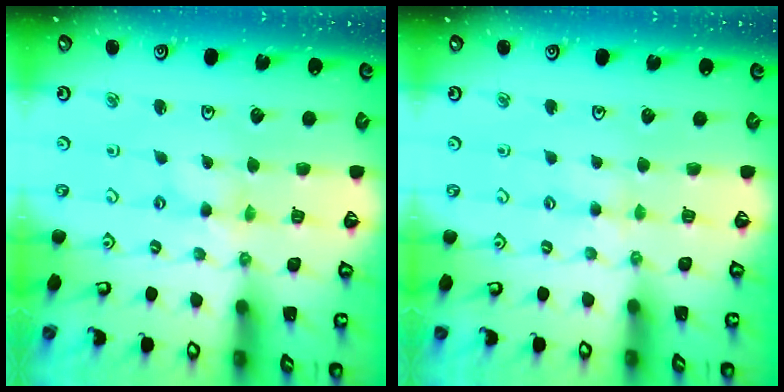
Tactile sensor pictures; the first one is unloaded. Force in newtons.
{"total": 2.6, "press": 2.6, "slide": 0.4}